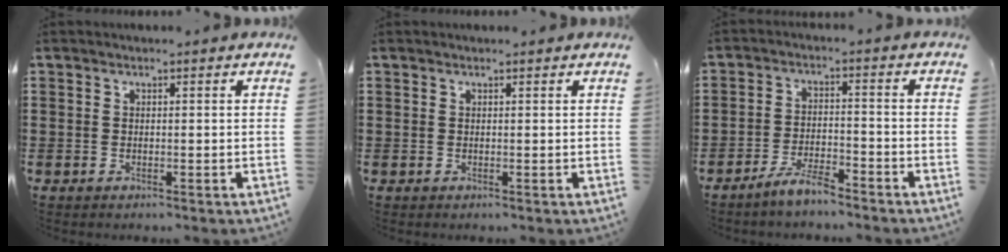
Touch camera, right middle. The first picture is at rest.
{"total": 0.0}
{"total": 4.9, "force": [-4.3, 0.7, 2.2], "torque": [-0.049, 0.002, -0.086]}